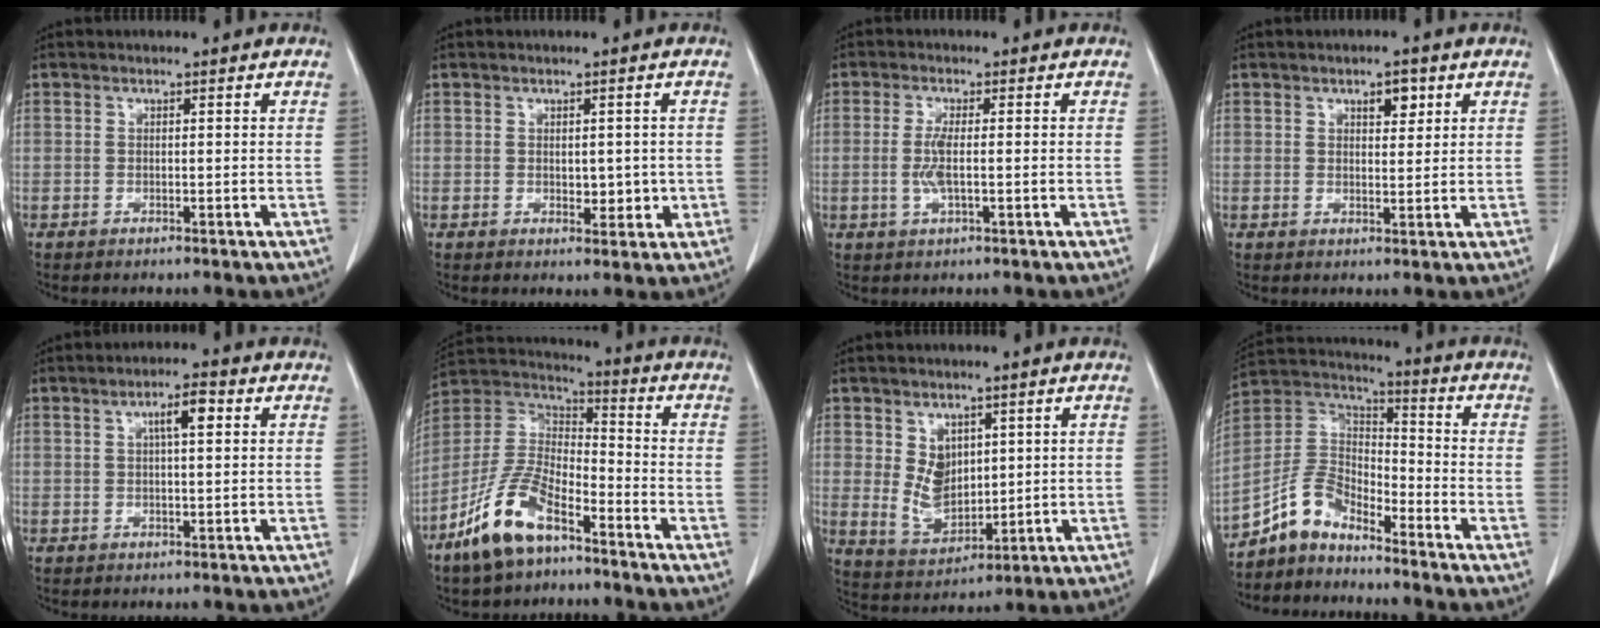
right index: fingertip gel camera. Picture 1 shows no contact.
{"total": 3.9, "force": [-0.3, 2.2, 3.2], "torque": [-0.039, 0.002, 0.006]}
{"total": 3.9, "force": [-0.6, 0.9, 3.8], "torque": [-0.085, -0.002, -0.010]}
{"total": 3.5, "force": [1.8, 1.6, 2.5], "torque": [-0.039, 0.001, 0.029]}
{"total": 4.3, "force": [1.3, 1.0, 4.0], "torque": [-0.072, 0.010, 0.023]}
{"total": 13.6, "force": [-8.6, 5.2, 9.2], "torque": [-0.201, 0.004, -0.168]}
{"total": 7.4, "force": [1.6, 5.1, 5.1], "torque": [-0.101, 0.001, 0.050]}
{"total": 9.1, "force": [-7.4, 3.9, 3.7], "torque": [-0.083, 0.033, -0.148]}